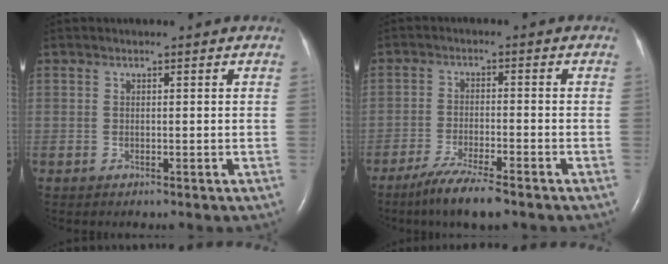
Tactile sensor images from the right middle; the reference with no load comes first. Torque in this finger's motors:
{"motor_torque": [0.55, -0.52, 0.31, 0.07]}